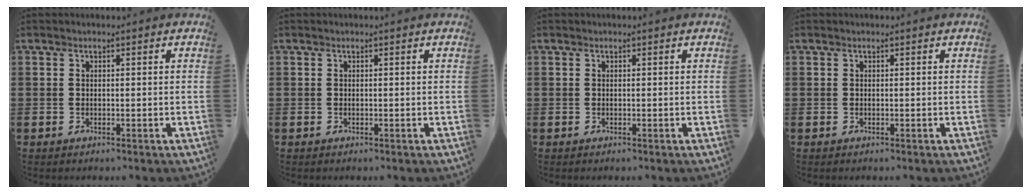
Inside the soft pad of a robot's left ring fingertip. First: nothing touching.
{"total": 0.0}
{"total": 0.0}
{"total": 0.0}